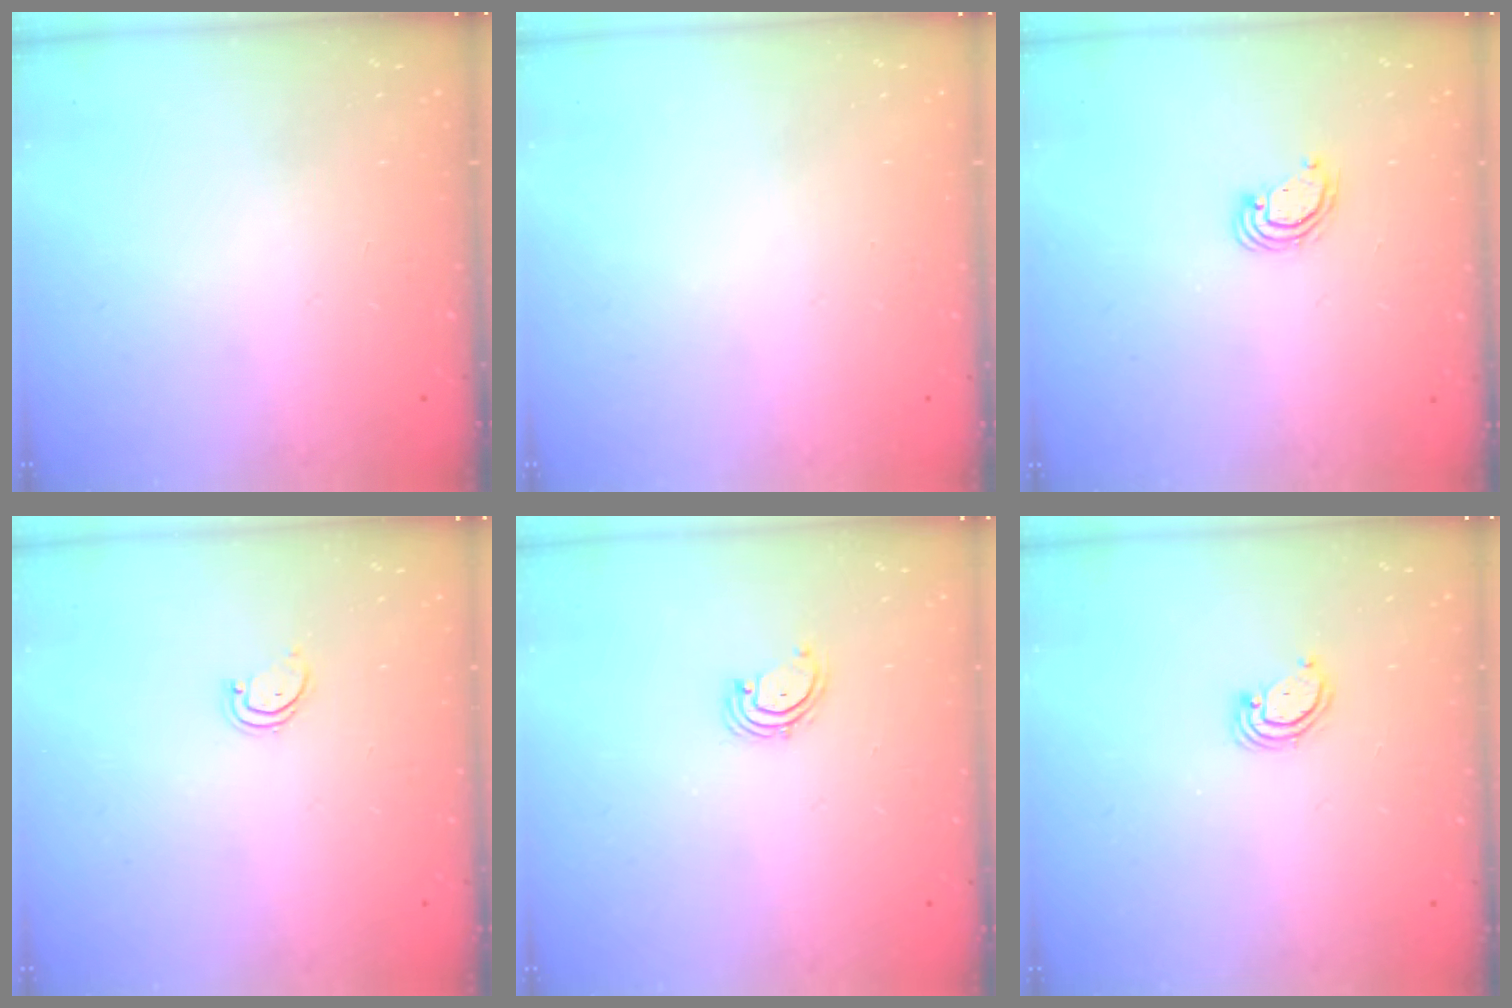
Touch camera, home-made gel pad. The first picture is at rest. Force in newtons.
{"total": 0.0}
{"total": 3.8, "press": 3.8, "slide": 0.4}
{"total": 1.9, "press": 1.9, "slide": 0.2}
{"total": 2.3, "press": 2.3, "slide": 0.5}
{"total": 3.0, "press": 3.0, "slide": 0.3}